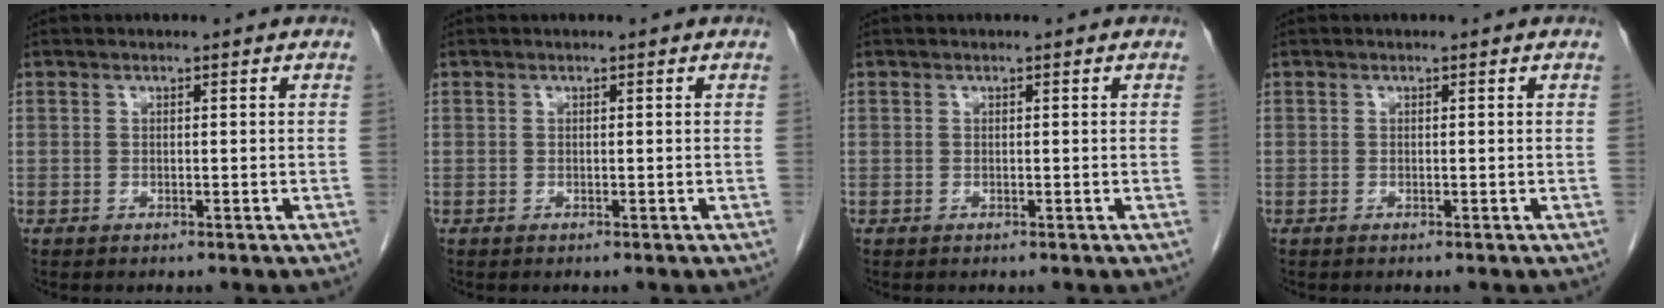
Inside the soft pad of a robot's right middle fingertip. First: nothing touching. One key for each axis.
{"total": 0.0}
{"total": 0.0}
{"total": 0.0}